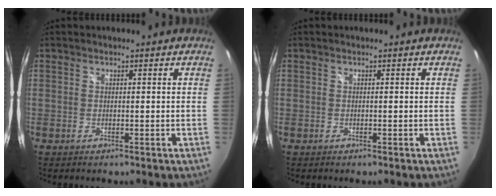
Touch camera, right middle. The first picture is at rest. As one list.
[{"total": 0.0}]